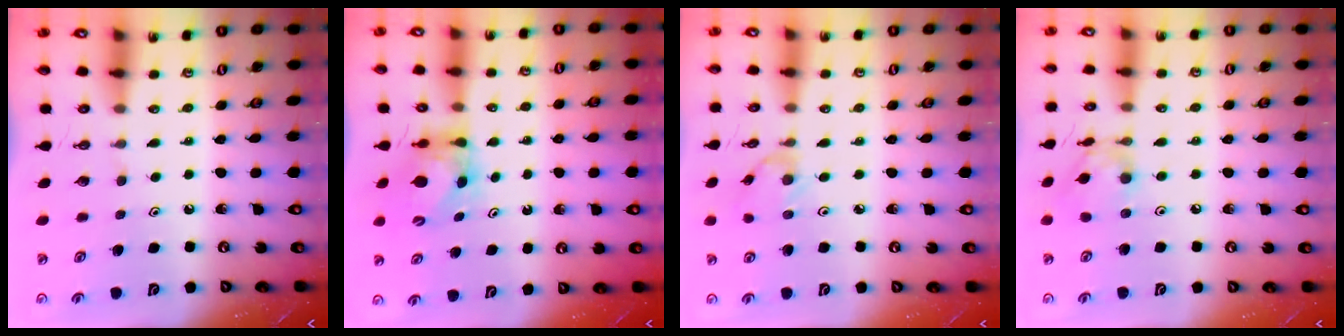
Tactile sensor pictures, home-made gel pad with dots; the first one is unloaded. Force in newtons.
{"total": 5.4, "press": 5.4, "slide": 0.6}
{"total": 0.9, "press": 0.8, "slide": 0.3}
{"total": 10.5, "press": 10.4, "slide": 0.8}